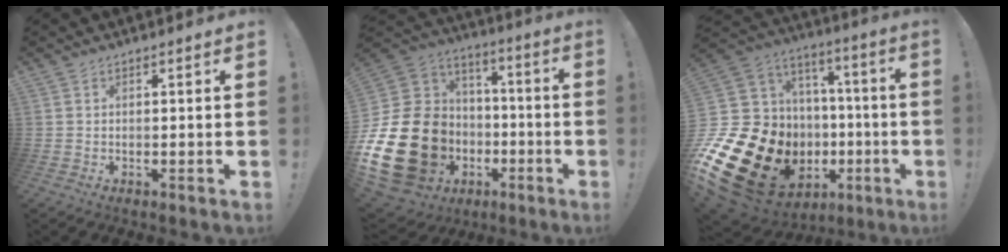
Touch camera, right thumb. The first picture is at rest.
{"total": 29.8, "force": [-7.1, 23.1, 17.5], "torque": [-0.346, 0.034, -0.044]}
{"total": 30.4, "force": [-9.2, 21.0, 19.9], "torque": [-0.380, 0.018, -0.071]}